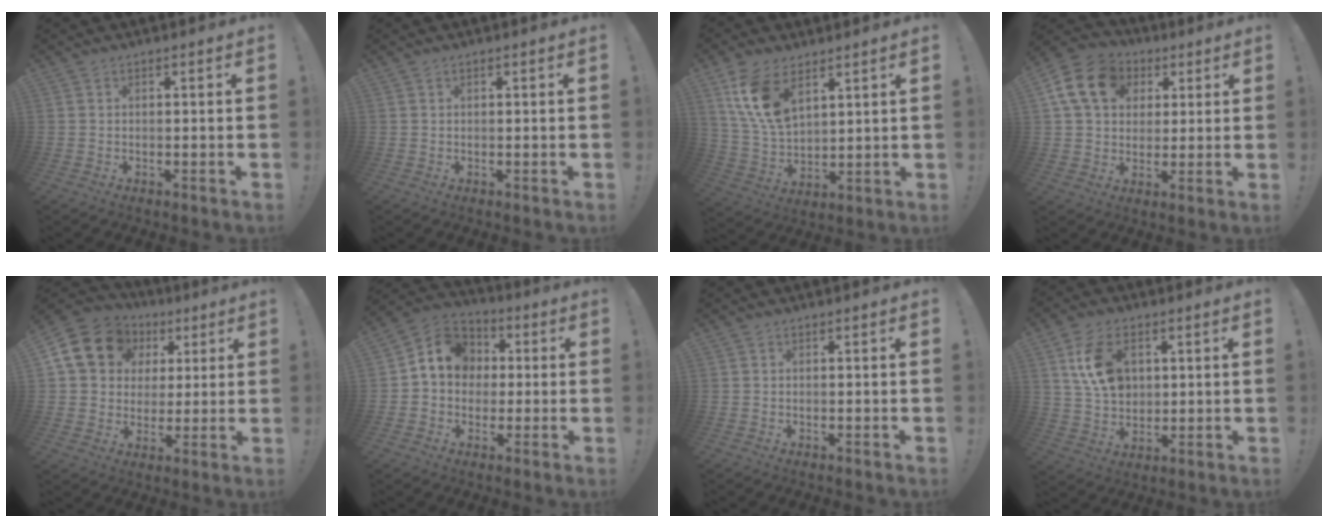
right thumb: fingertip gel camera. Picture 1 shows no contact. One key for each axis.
{"total": 0.0}
{"total": 13.4, "fx": 7.5, "fy": 7.4, "fz": 8.3, "tx": -0.166, "ty": -0.032, "tz": 0.142}
{"total": 16.4, "fx": 5.4, "fy": 12.7, "fz": 8.9, "tx": -0.127, "ty": -0.006, "tz": 0.107}
{"total": 16.0, "fx": 5.6, "fy": 13.2, "fz": 7.1, "tx": -0.106, "ty": -0.012, "tz": 0.122}
{"total": 10.8, "fx": 1.1, "fy": 9.6, "fz": 4.7, "tx": -0.053, "ty": 0.010, "tz": 0.028}
{"total": 0.0}
{"total": 12.9, "fx": 4.3, "fy": 9.1, "fz": 8.1, "tx": -0.138, "ty": -0.001, "tz": 0.082}